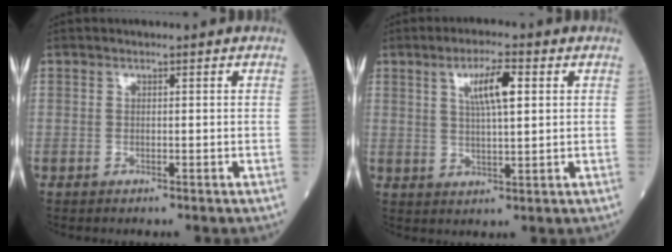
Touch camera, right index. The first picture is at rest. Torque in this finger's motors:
{"motor_torque": [0.10, 0.22, 0.15, 0.04]}